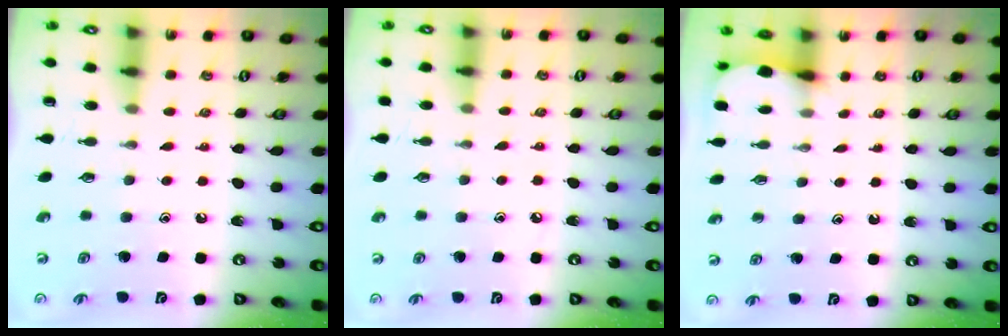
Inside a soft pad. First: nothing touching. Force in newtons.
{"total": 2.3, "press": 2.3, "slide": 0.4}
{"total": 2.8, "press": 2.8, "slide": 0.3}